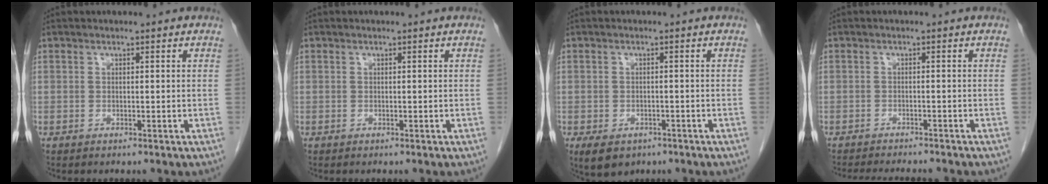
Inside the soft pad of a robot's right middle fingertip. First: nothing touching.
{"total": 0.0}
{"total": 5.4, "force": [-3.5, 3.3, 2.5], "torque": [-0.041, -0.005, -0.046]}
{"total": 7.8, "force": [-7.2, 0.8, 2.8], "torque": [-0.039, -0.013, -0.099]}